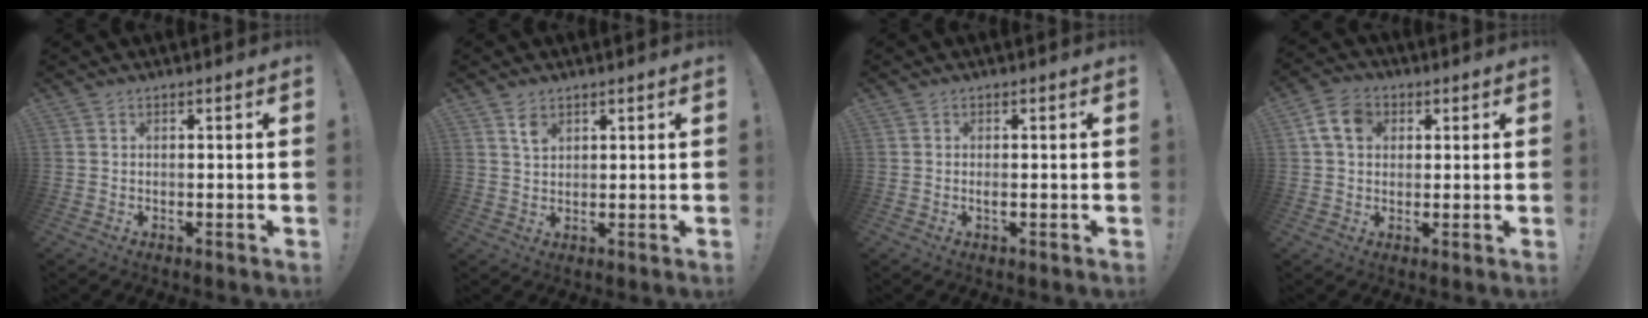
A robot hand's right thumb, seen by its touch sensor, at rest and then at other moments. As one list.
[{"total": 3.6, "force": [2.3, 2.0, 2.0], "torque": [-0.027, -0.012, 0.040]}, {"total": 0.9, "force": [-0.1, 0.1, 0.9], "torque": [-0.009, -0.006, -0.004]}, {"total": 8.7, "force": [2.7, 6.6, 4.9], "torque": [-0.084, 0.005, 0.053]}]